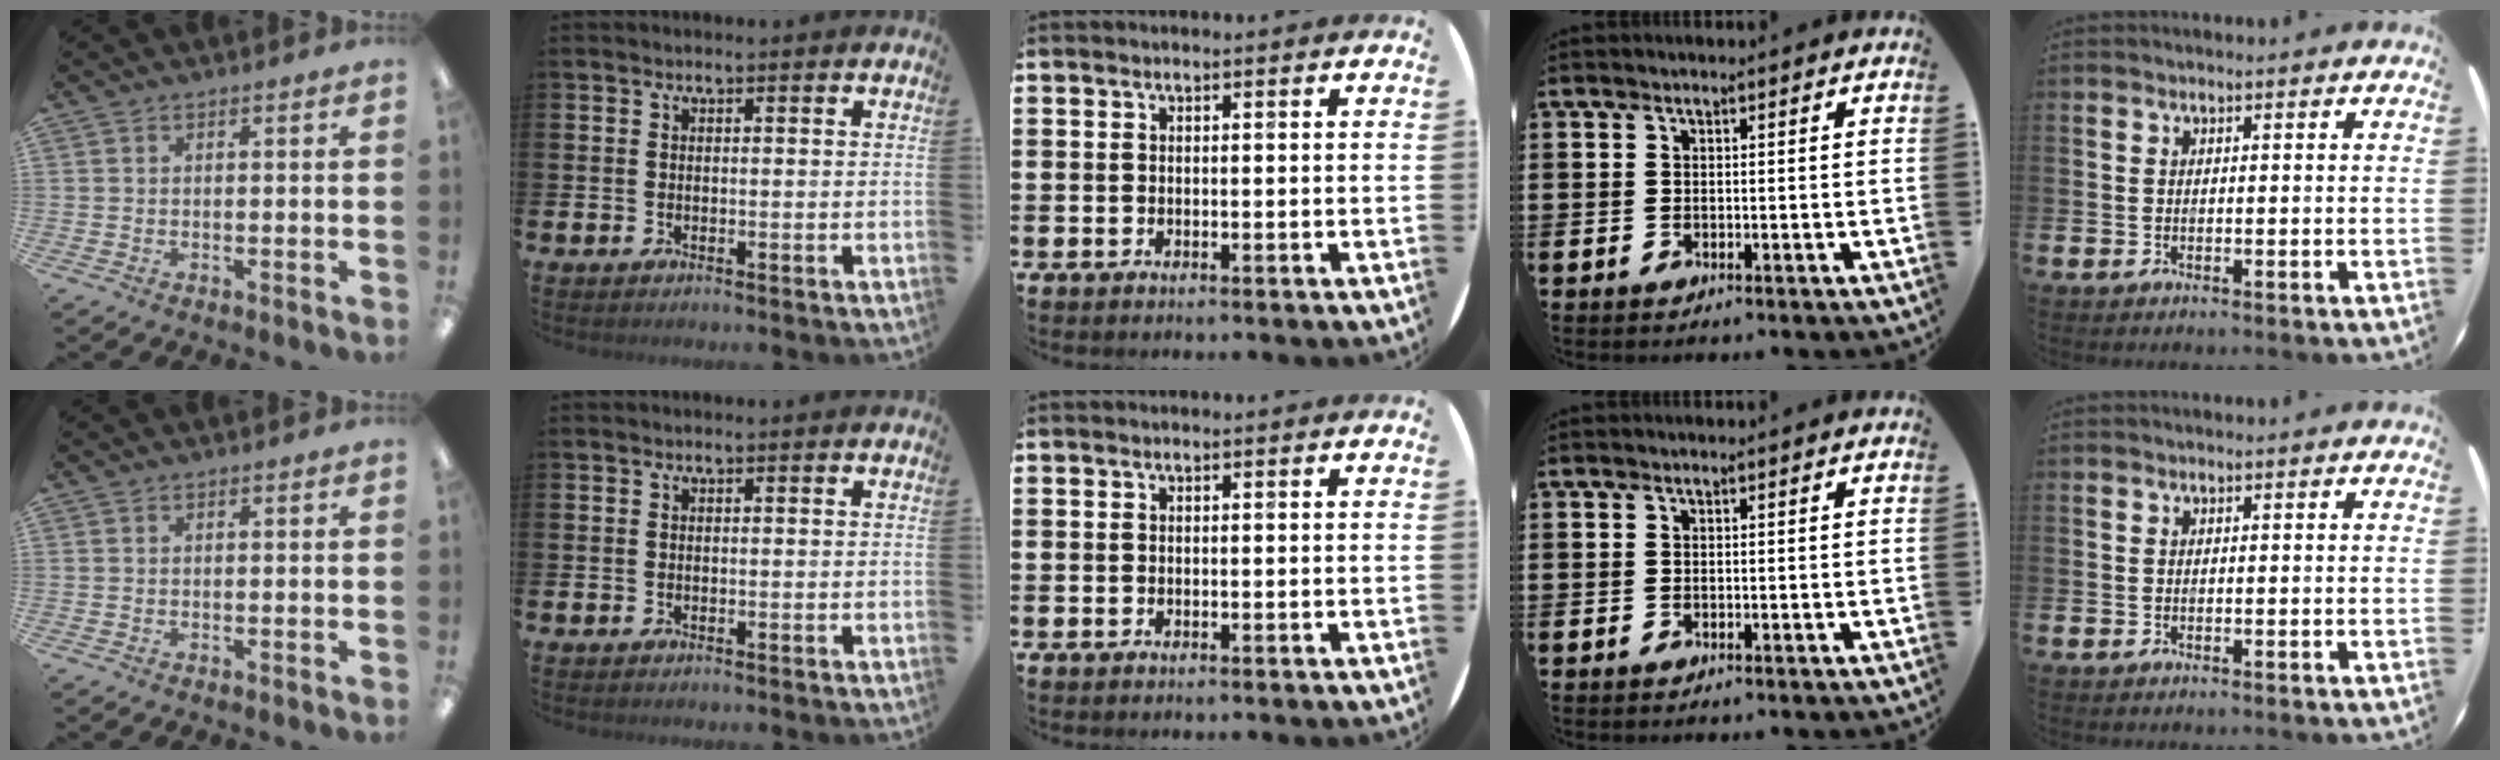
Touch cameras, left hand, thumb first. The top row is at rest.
{}